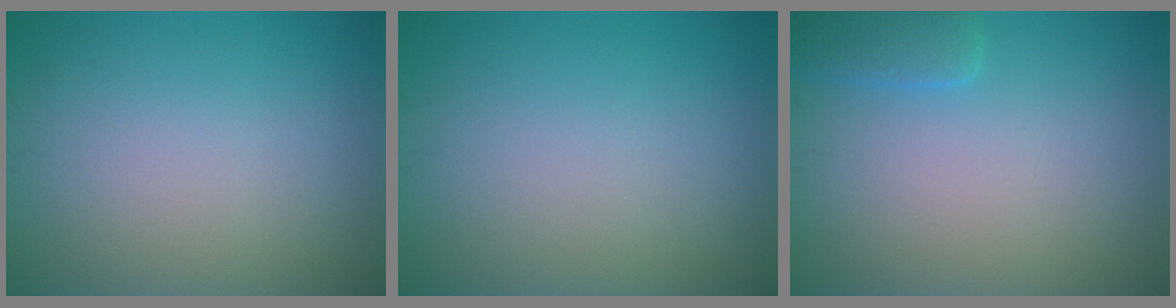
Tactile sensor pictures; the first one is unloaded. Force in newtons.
{"total": 0.0}
{"total": 1.9, "press": 1.9, "slide": 0.1}